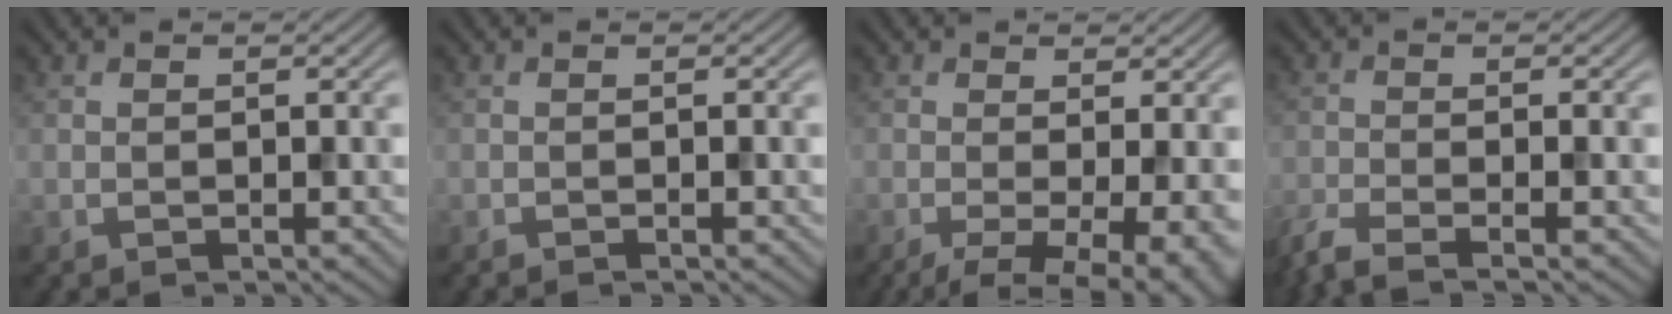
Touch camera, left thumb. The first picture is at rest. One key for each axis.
{"total": 0.5, "fx": -0.5, "fy": 0.0, "fz": 0.2, "tx": -0.002, "ty": 0.000, "tz": -0.010}
{"total": 7.2, "fx": -2.2, "fy": 2.1, "fz": 6.5, "tx": -0.102, "ty": -0.011, "tz": -0.032}
{"total": 4.4, "fx": -3.3, "fy": 0.7, "fz": 2.8, "tx": -0.047, "ty": -0.009, "tz": -0.076}